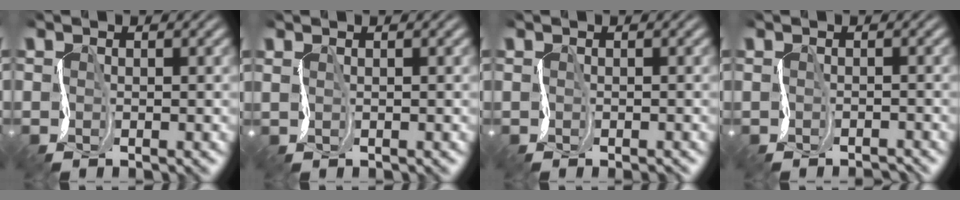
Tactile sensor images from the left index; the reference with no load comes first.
{"total": 1.4, "force": [0.9, 0.4, 1.1], "torque": [-0.024, 0.004, 0.006]}
{"total": 0.5, "force": [0.0, 0.2, 0.5], "torque": [-0.011, -0.003, -0.004]}
{"total": 1.1, "force": [-0.9, 0.1, 0.5], "torque": [-0.010, -0.013, -0.023]}